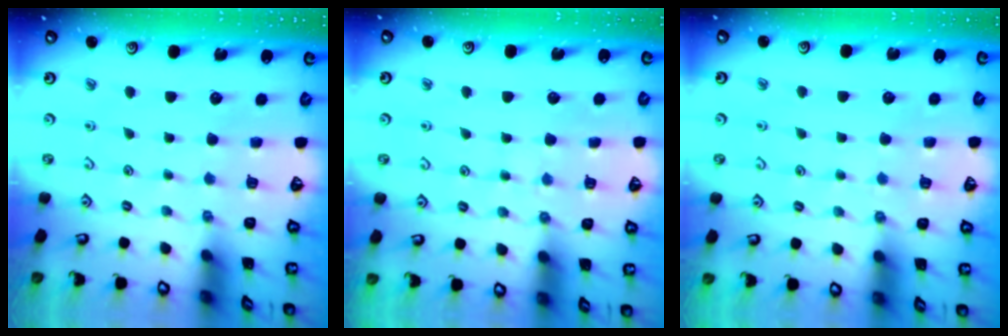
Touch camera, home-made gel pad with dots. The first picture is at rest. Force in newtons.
{"total": 5.4, "press": 5.4, "slide": 0.6}
{"total": 2.5, "press": 2.4, "slide": 0.4}